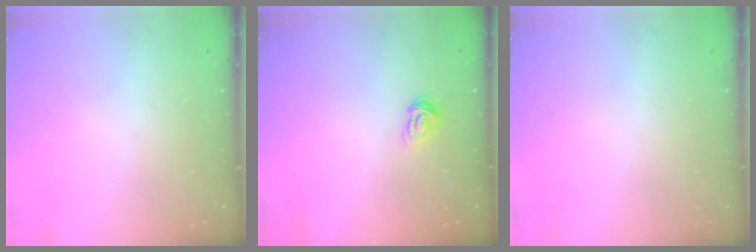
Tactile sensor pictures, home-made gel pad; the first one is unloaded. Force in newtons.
{"total": 4.5, "press": 4.5, "slide": 0.6}
{"total": 0.0}